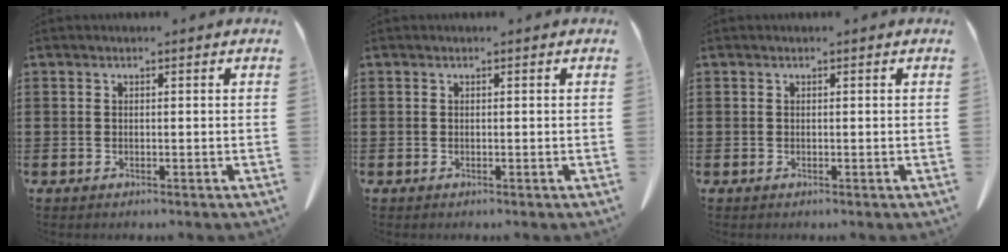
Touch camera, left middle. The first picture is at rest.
{"total": 0.0}
{"total": 0.0}